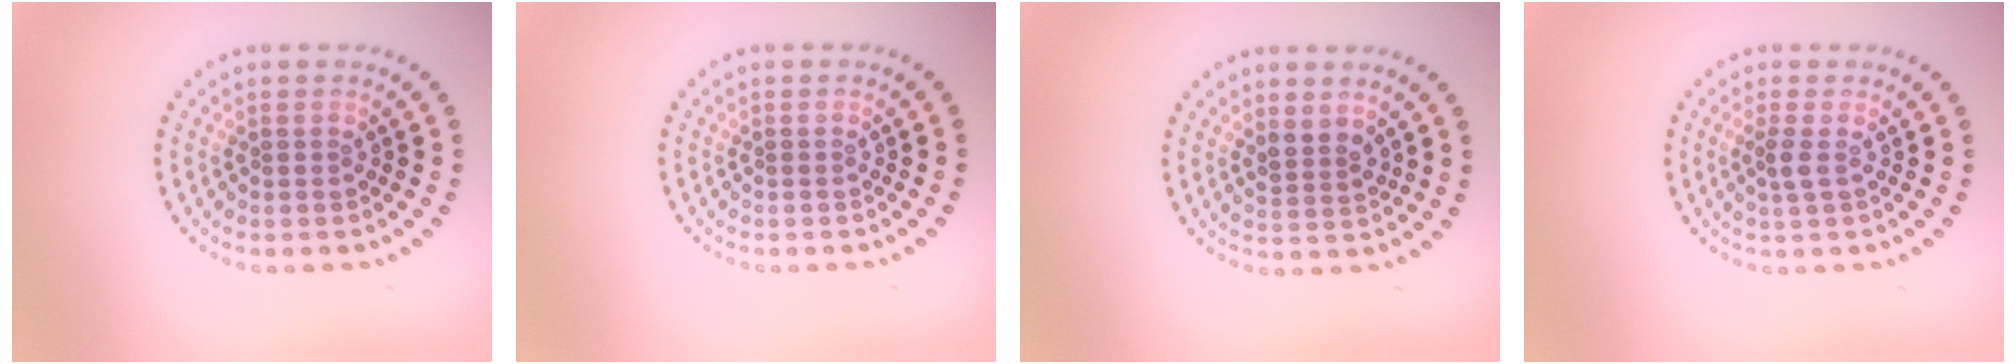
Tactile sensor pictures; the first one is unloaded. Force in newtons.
{"total": 0.0}
{"total": 1.8, "press": 1.5, "slide": 1.0}
{"total": 1.3, "press": 1.0, "slide": 0.8}